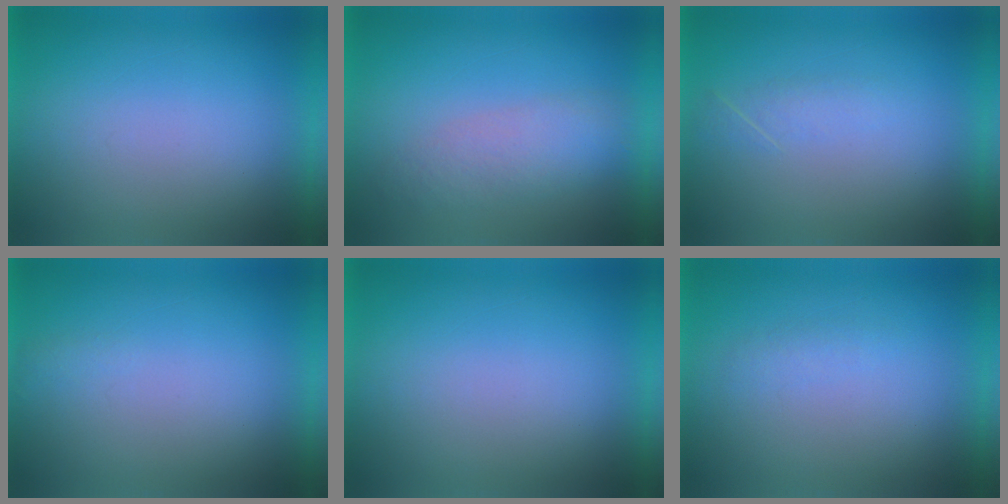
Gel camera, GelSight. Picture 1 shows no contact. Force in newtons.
{"total": 4.3}
{"total": 1.7}
{"total": 1.1}
{"total": 0.0}
{"total": 1.3}